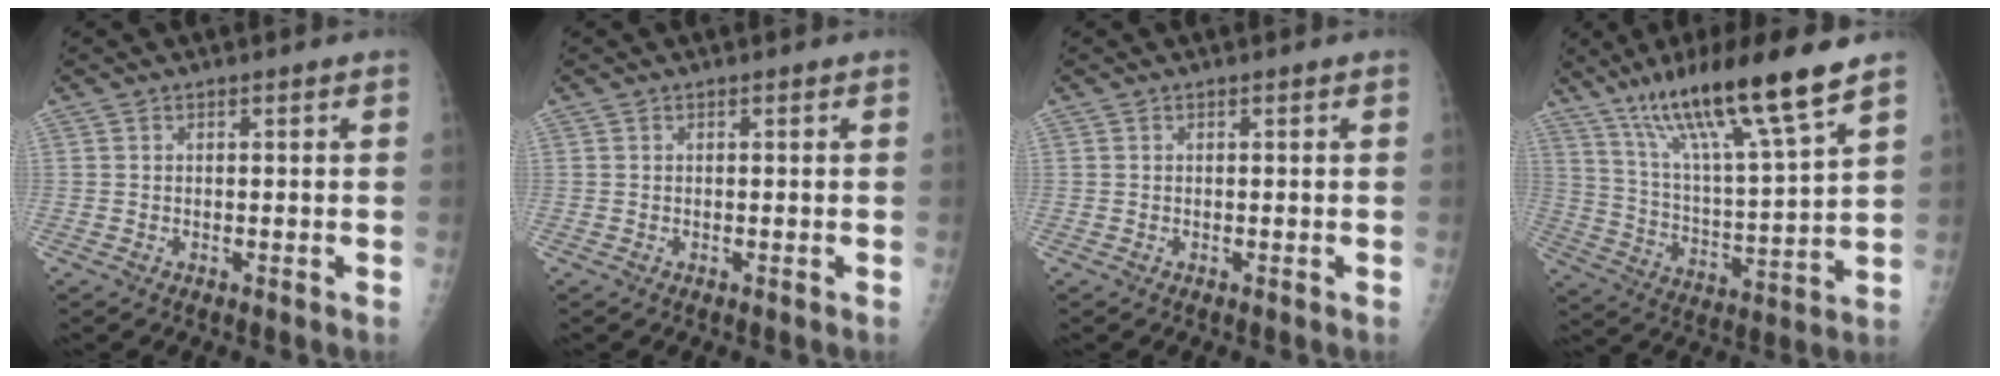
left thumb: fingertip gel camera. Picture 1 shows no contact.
{"total": 0.0}
{"total": 0.0}
{"total": 19.3, "force": [13.2, 1.6, 14.0], "torque": [-0.233, -0.056, 0.233]}